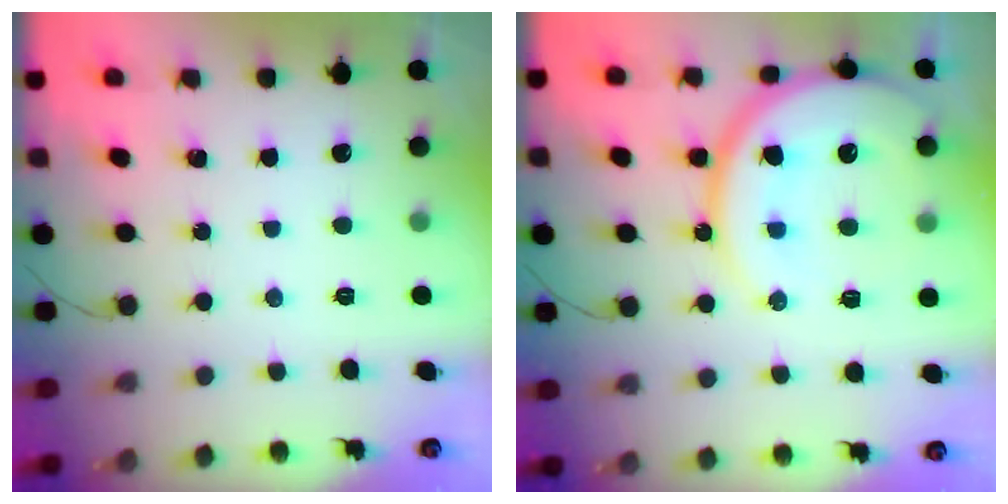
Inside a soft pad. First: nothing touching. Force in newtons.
{"total": 18.0, "press": 18.0, "slide": 1.7}